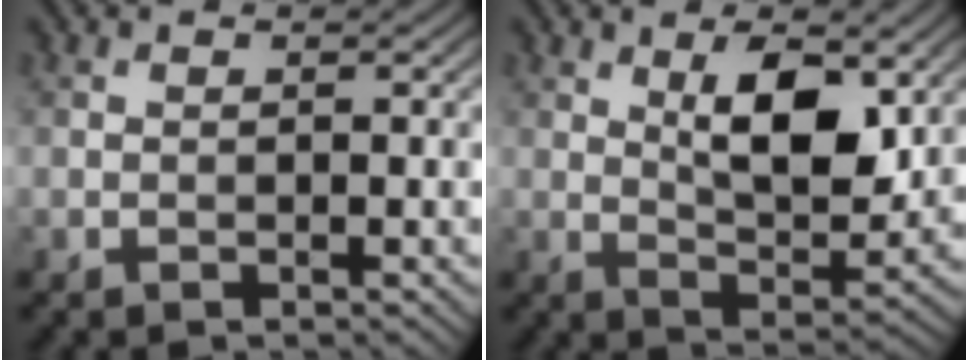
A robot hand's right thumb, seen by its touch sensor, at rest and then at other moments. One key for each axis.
{"total": 8.4, "fx": 3.0, "fy": 3.7, "fz": 6.9, "tx": -0.119, "ty": -0.005, "tz": 0.054}